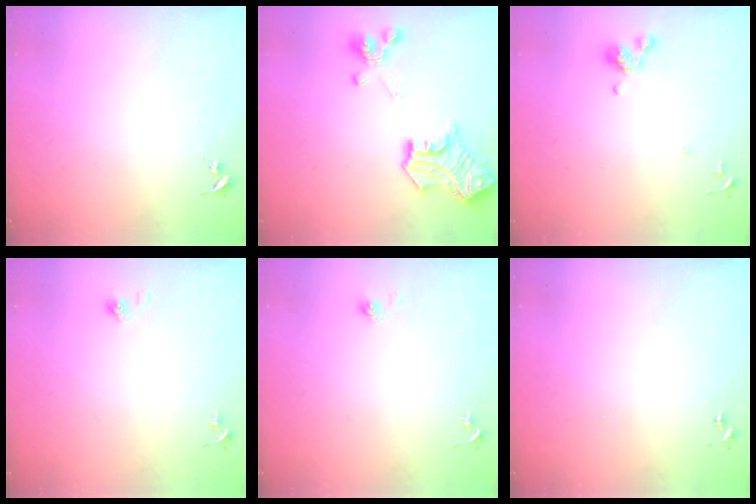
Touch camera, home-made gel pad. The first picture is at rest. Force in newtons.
{"total": 20.7, "press": 20.7, "slide": 1.8}
{"total": 8.5, "press": 8.4, "slide": 1.4}
{"total": 3.9, "press": 3.3, "slide": 2.1}
{"total": 3.6, "press": 2.9, "slide": 2.1}
{"total": 0.0}